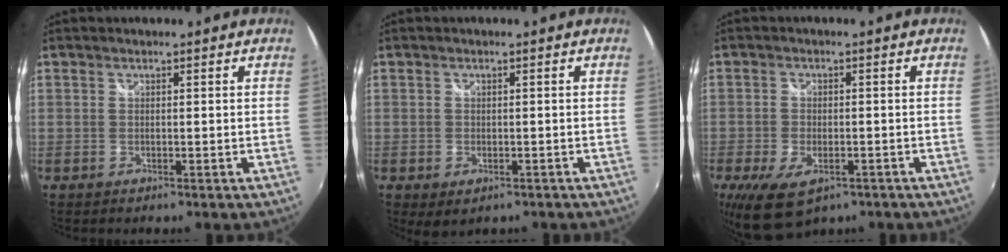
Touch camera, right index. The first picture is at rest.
{"total": 2.9, "force": [-1.2, 2.0, 1.6], "torque": [-0.031, -0.009, -0.013]}
{"total": 9.4, "force": [-5.4, 4.8, 6.0], "torque": [-0.138, -0.031, -0.087]}